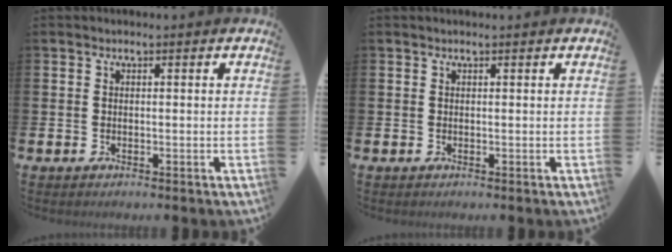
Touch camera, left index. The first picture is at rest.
{"total": 0.0}